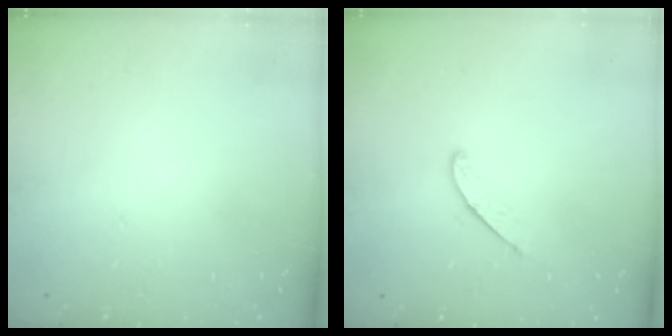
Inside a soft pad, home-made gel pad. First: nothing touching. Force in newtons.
{"total": 5.0, "press": 5.0, "slide": 0.4}